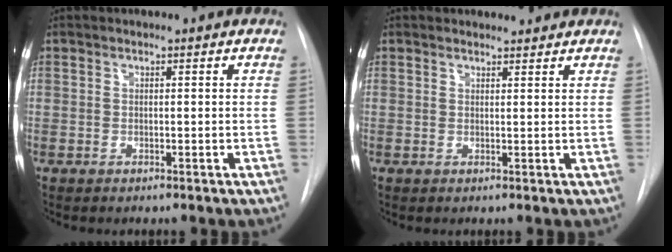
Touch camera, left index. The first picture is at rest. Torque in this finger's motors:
{"motor_torque": [0.82, -1.08, 0.08, 0.01]}